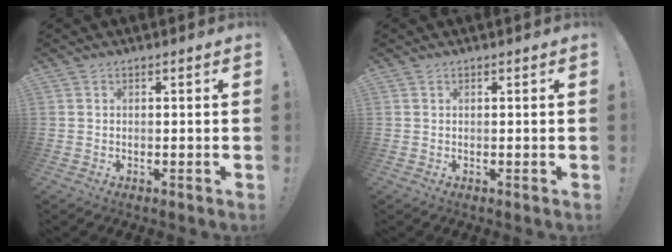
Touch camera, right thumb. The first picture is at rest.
{"total": 0.0}